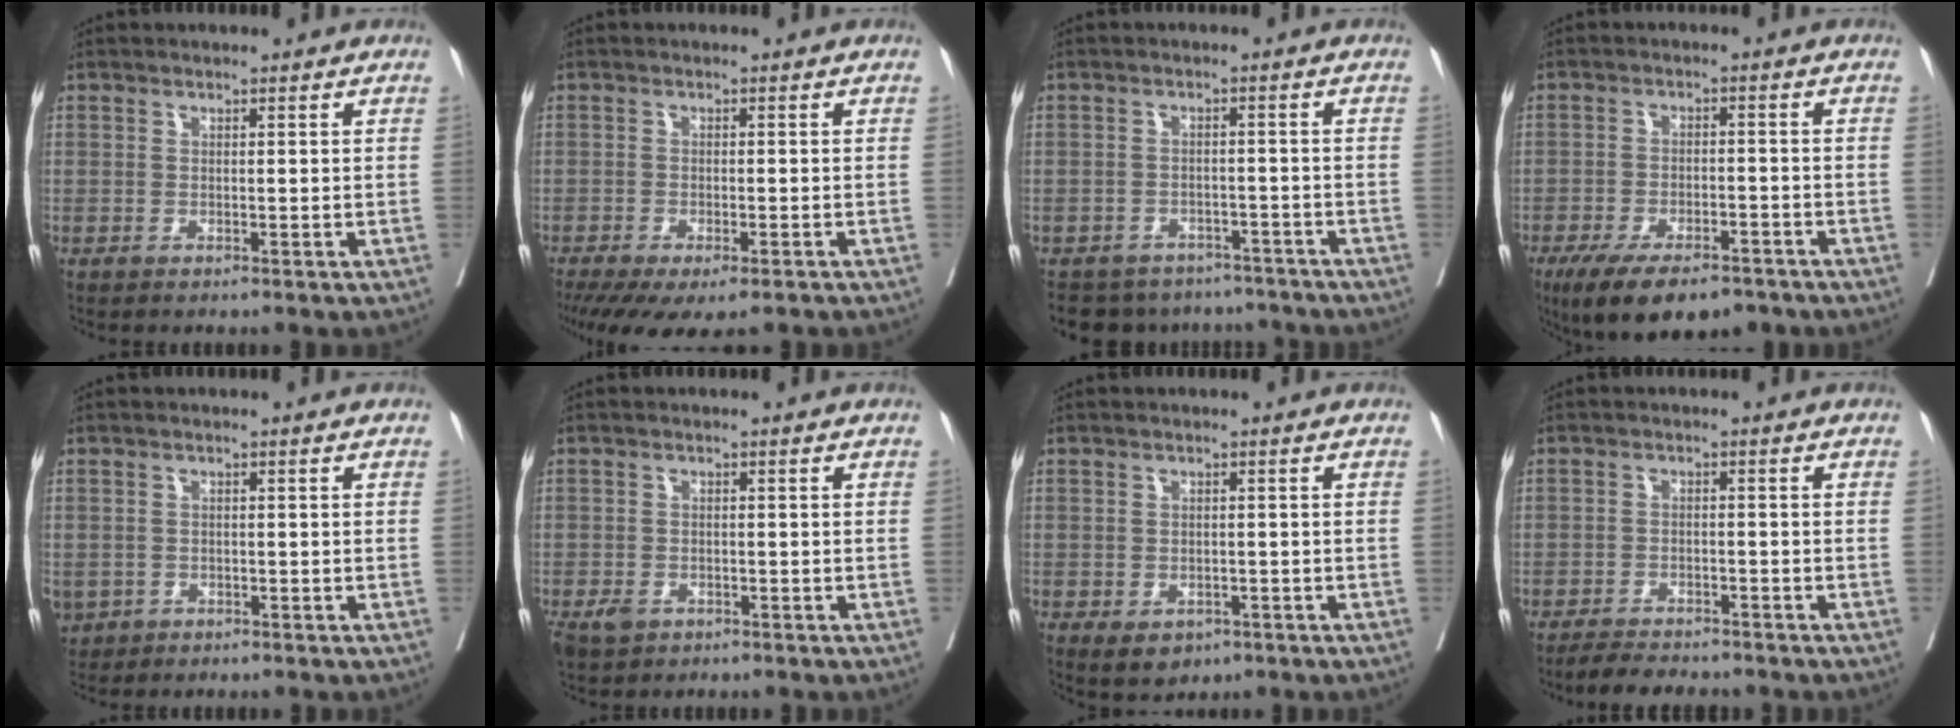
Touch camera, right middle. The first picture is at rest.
{"total": 11.2, "force": [-8.3, 3.6, 6.6], "torque": [-0.118, -0.017, -0.120]}
{"total": 10.0, "force": [-8.9, 4.4, 1.0], "torque": [-0.010, 0.015, -0.107]}
{"total": 11.7, "force": [-8.6, 4.2, 6.6], "torque": [-0.102, -0.009, -0.135]}
{"total": 4.1, "force": [-2.2, 3.4, 1.0], "torque": [-0.023, 0.001, -0.032]}
{"total": 3.4, "force": [-2.1, 2.3, 1.4], "torque": [-0.023, -0.002, -0.031]}
{"total": 4.1, "force": [-2.3, 2.9, 1.9], "torque": [-0.020, -0.001, -0.024]}
{"total": 5.6, "force": [-5.1, 1.2, 1.7], "torque": [-0.027, -0.012, -0.083]}